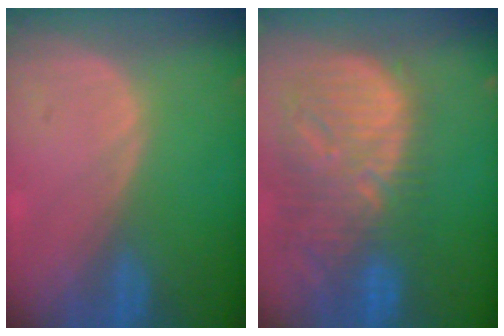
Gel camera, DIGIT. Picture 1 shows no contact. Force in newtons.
{"total": 13.5, "press": 11.7, "slide": 6.8}